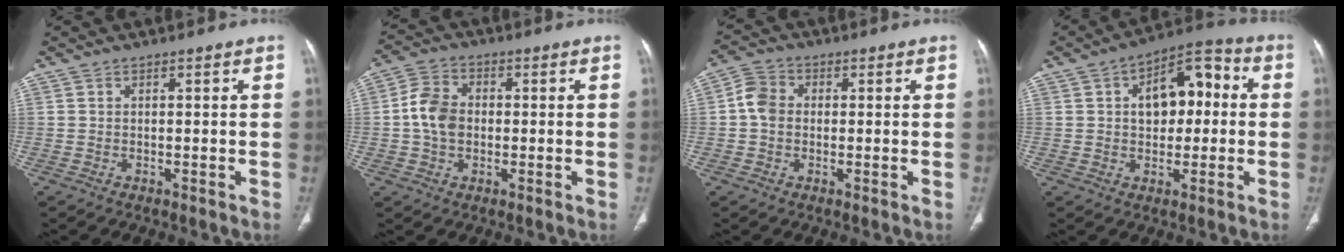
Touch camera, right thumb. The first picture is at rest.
{"total": 7.7, "force": [-0.3, 5.8, 5.1], "torque": [-0.091, 0.017, -0.013]}
{"total": 5.3, "force": [-0.1, 4.4, 2.9], "torque": [-0.049, 0.015, -0.011]}
{"total": 12.5, "force": [1.6, 7.7, 9.8], "torque": [-0.109, 0.035, 0.017]}